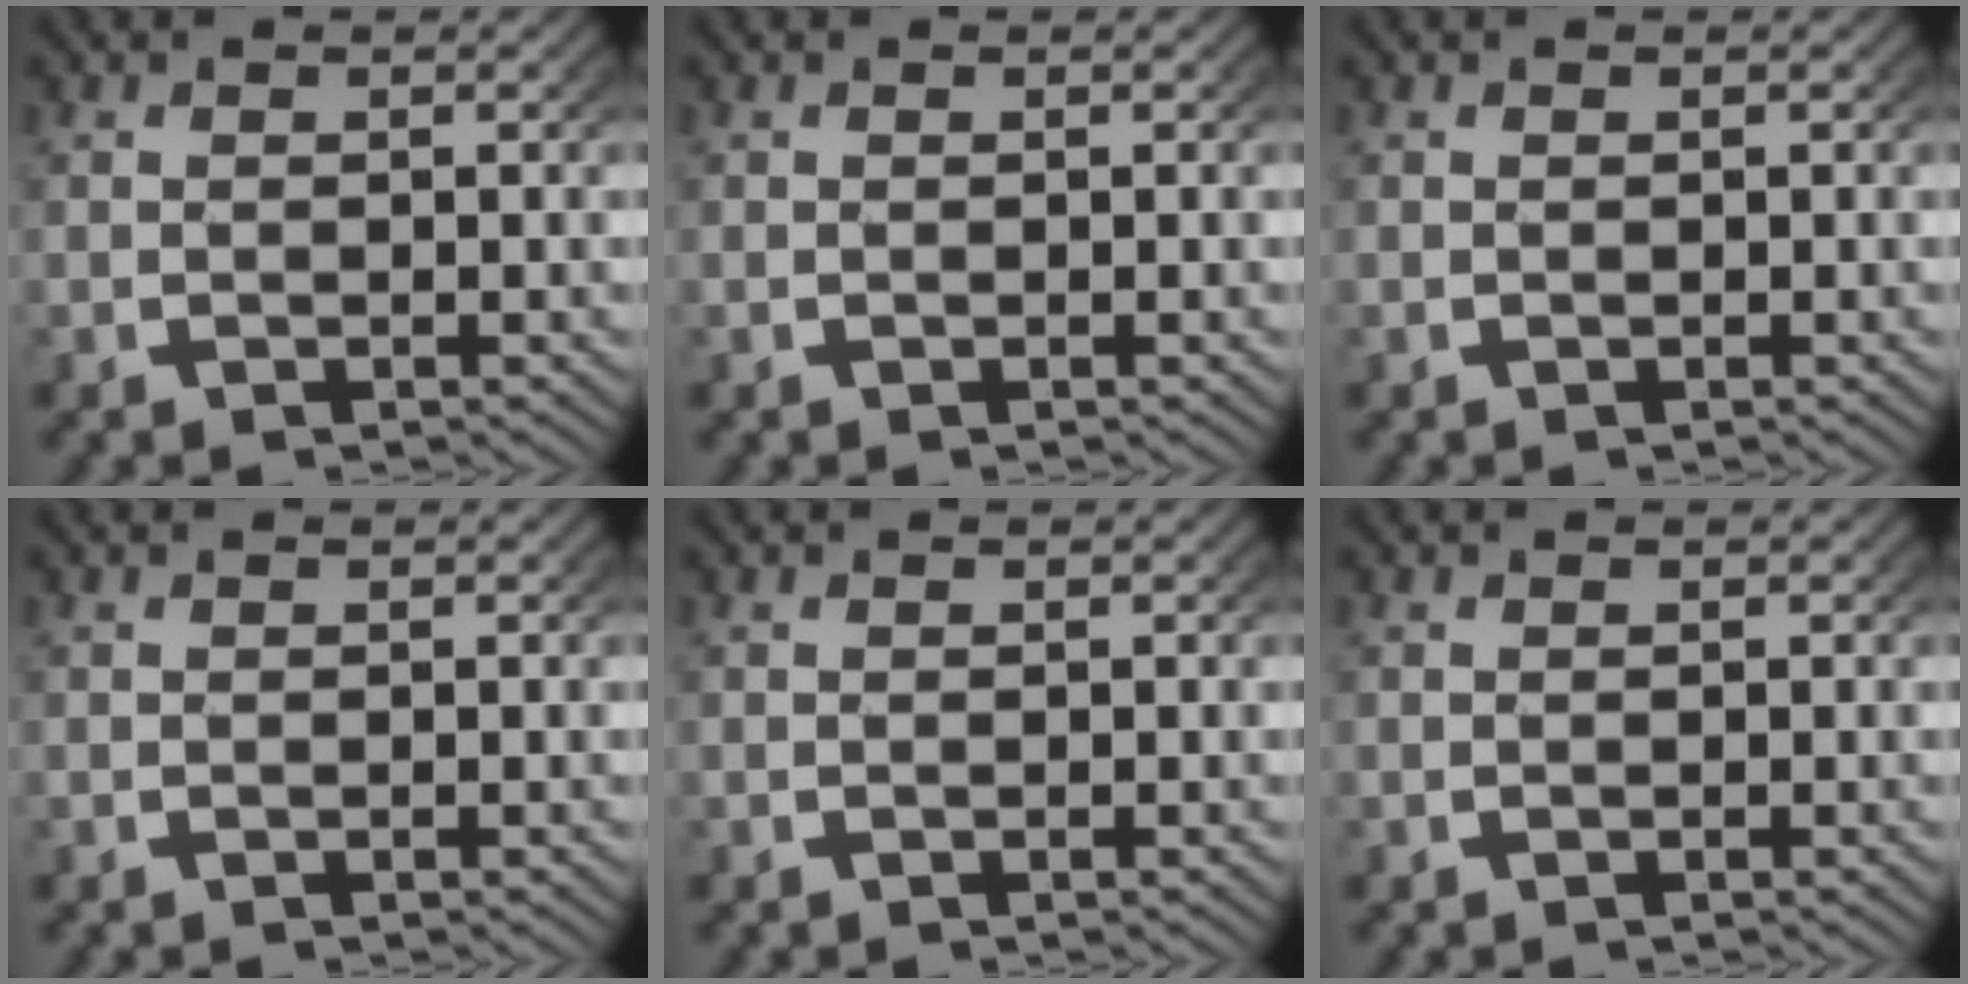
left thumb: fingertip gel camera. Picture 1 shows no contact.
{"total": 0.0}
{"total": 0.0}
{"total": 0.0}
{"total": 0.0}
{"total": 0.0}